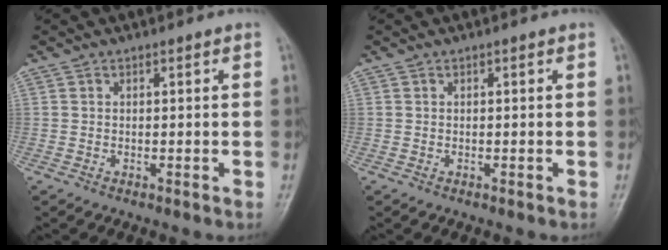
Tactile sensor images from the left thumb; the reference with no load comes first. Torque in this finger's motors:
{"motor_torque": [-0.08, -0.02, -0.04, -0.06, 0.00]}